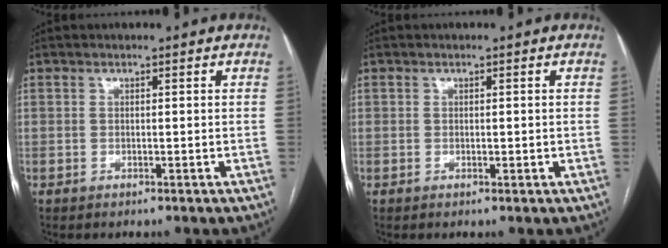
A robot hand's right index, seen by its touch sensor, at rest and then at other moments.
{"total": 1.0, "force": [0.0, 0.6, 0.7], "torque": [-0.011, 0.000, 0.002]}